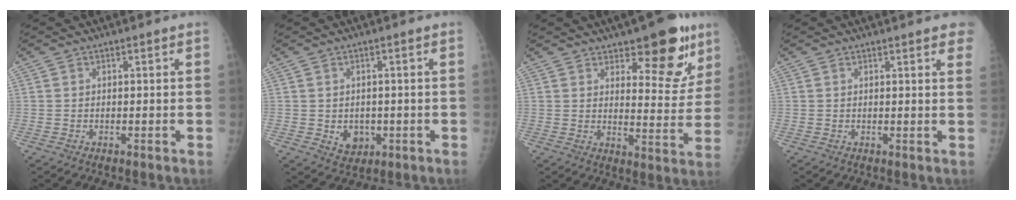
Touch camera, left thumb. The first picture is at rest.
{"total": 4.1, "force": [-0.6, 3.4, 2.2], "torque": [-0.016, -0.001, 0.004]}
{"total": 13.1, "force": [8.3, 5.4, 8.6], "torque": [-0.062, -0.051, 0.117]}
{"total": 6.0, "force": [4.5, 1.2, 3.8], "torque": [-0.032, -0.006, 0.040]}